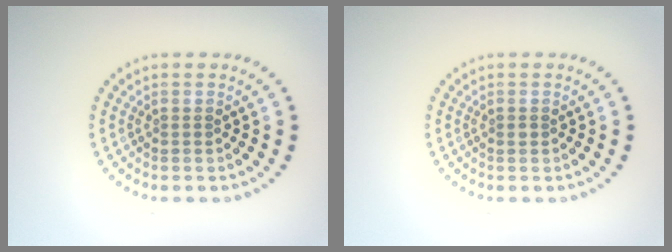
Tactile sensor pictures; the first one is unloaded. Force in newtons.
{"total": 0.5, "press": 0.5, "slide": 0.1}